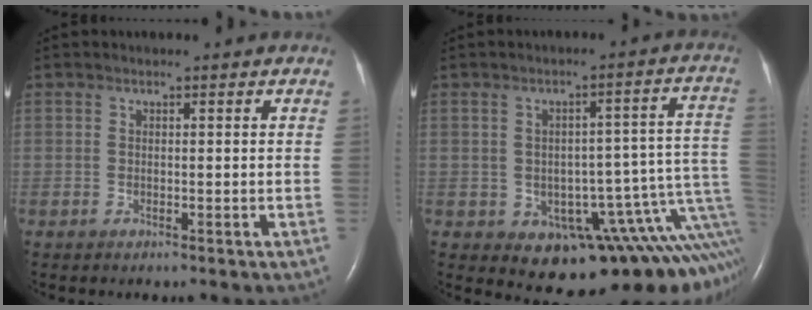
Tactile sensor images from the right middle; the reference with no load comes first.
{"total": 14.0, "force": [-6.4, 5.8, 11.0], "torque": [-0.071, 0.049, -0.076]}